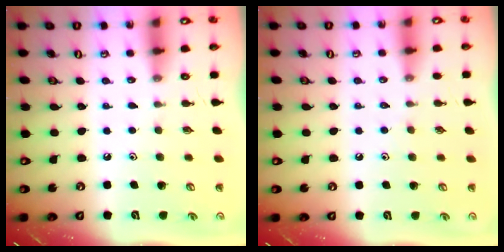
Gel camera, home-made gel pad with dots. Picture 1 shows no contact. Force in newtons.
{"total": 4.6, "press": 4.6, "slide": 0.5}